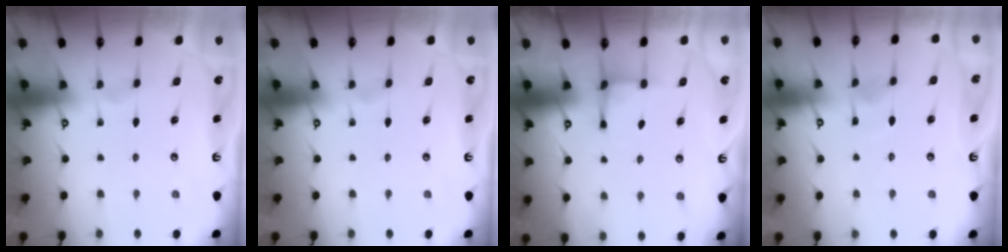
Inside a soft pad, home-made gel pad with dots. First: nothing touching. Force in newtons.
{"total": 0.0}
{"total": 2.9, "press": 2.9, "slide": 0.4}
{"total": 4.6, "press": 4.5, "slide": 0.5}